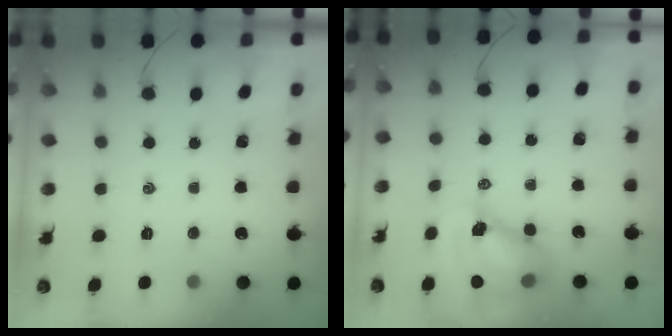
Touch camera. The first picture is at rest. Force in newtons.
{"total": 9.3, "press": 9.0, "slide": 2.4}